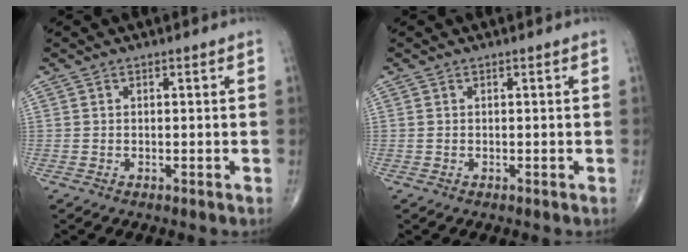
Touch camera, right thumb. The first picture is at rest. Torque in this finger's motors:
{"motor_torque": [-0.23, 0.04, -0.04, 0.27, -0.02]}